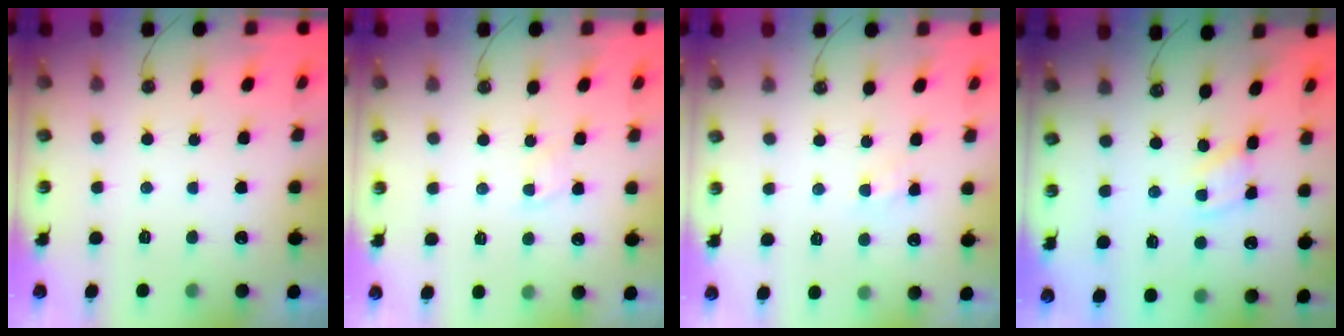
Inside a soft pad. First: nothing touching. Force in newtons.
{"total": 2.8, "press": 2.8, "slide": 0.4}
{"total": 5.0, "press": 4.9, "slide": 0.7}
{"total": 1.9, "press": 1.9, "slide": 0.1}